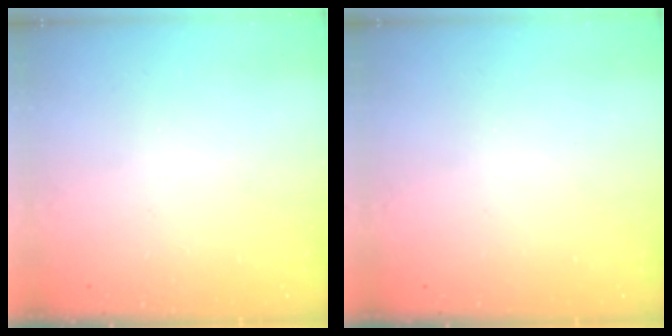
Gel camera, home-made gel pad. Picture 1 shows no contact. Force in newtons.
{"total": 0.0}